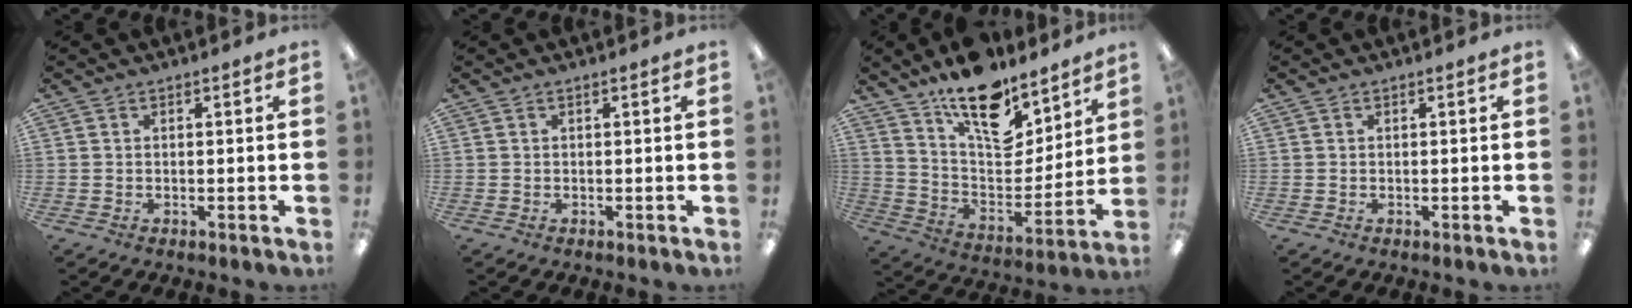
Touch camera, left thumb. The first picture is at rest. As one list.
[{"total": 0.0}, {"total": 17.6, "force": [13.4, 7.8, 8.4], "torque": [-0.135, -0.103, 0.236]}, {"total": 0.0}]